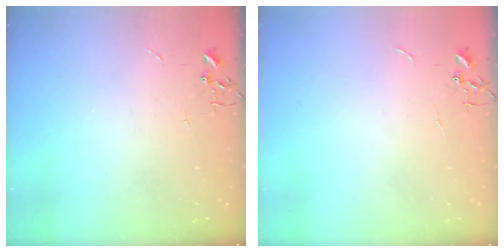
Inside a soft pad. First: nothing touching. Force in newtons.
{"total": 0.0}